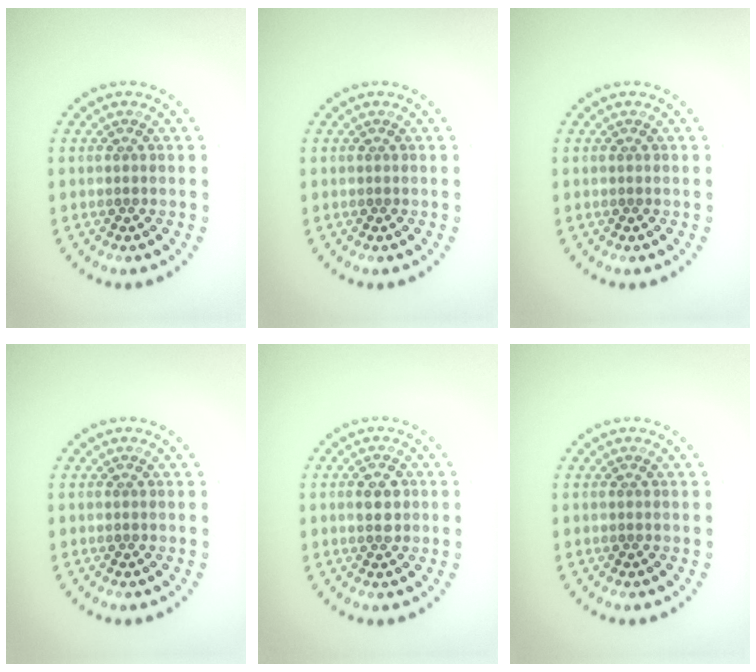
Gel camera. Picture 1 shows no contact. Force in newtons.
{"total": 0.0}
{"total": 0.0}
{"total": 0.0}
{"total": 2.0, "press": 2.0, "slide": 0.2}
{"total": 0.0}